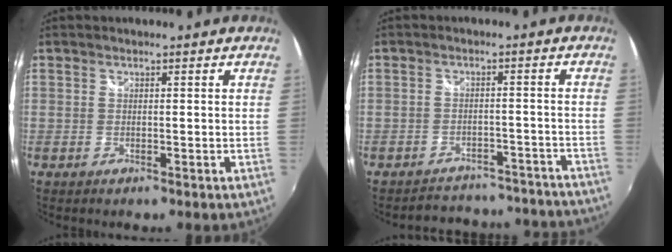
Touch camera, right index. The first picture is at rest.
{"total": 16.5, "force": [-15.3, 5.2, 3.5], "torque": [-0.073, 0.034, -0.176]}